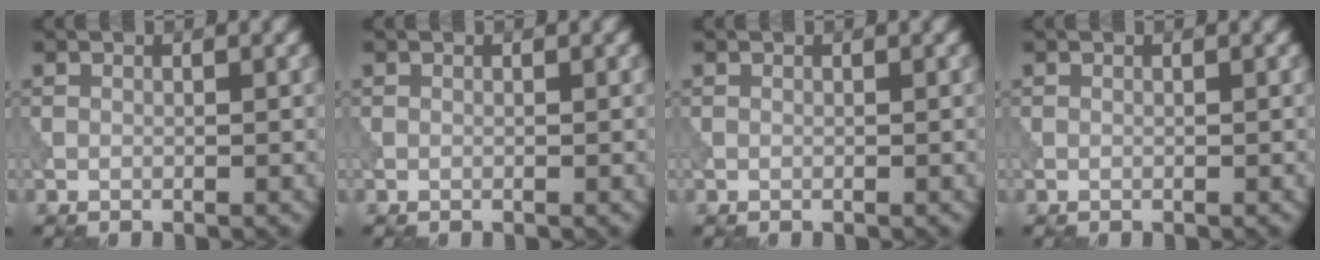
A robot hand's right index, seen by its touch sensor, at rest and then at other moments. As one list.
[{"total": 0.0}, {"total": 0.0}, {"total": 0.0}]